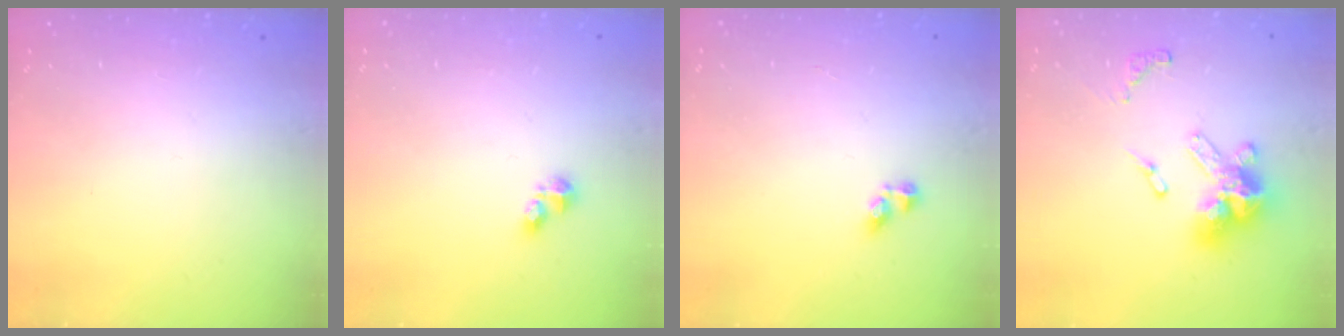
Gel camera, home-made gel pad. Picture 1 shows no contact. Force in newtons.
{"total": 4.5, "press": 4.5, "slide": 0.5}
{"total": 3.0, "press": 2.9, "slide": 0.9}
{"total": 13.7, "press": 13.6, "slide": 1.5}